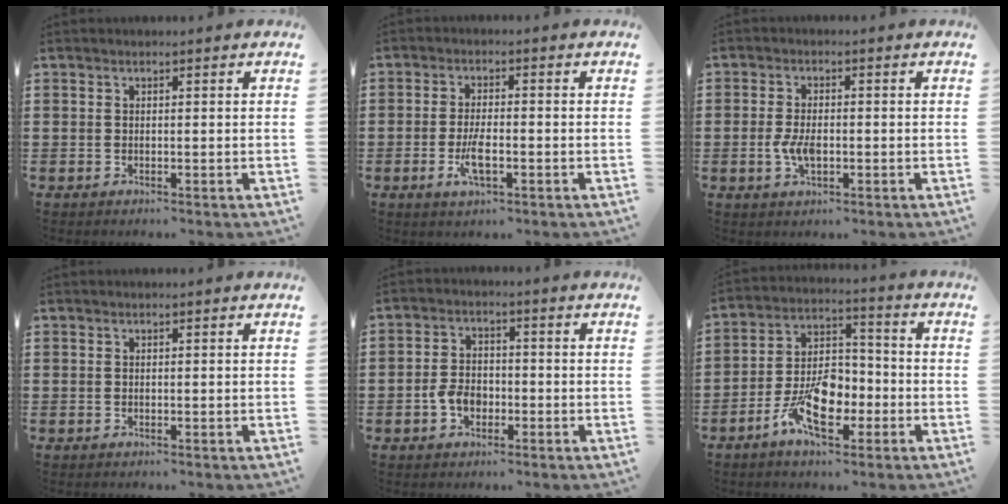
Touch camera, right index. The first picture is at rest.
{"total": 4.6, "force": [-1.5, 1.2, 4.1], "torque": [-0.083, -0.004, -0.028]}
{"total": 4.0, "force": [-0.8, 2.0, 3.4], "torque": [-0.083, -0.006, -0.018]}
{"total": 0.0}
{"total": 4.2, "force": [-1.5, 2.9, 2.7], "torque": [-0.068, -0.001, -0.031]}
{"total": 10.0, "force": [-4.2, 5.4, 7.2], "torque": [-0.143, 0.003, -0.076]}